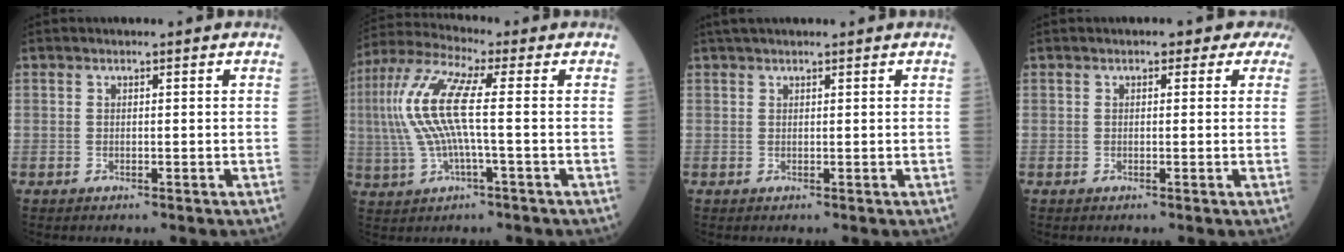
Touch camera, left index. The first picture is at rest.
{"total": 10.7, "force": [0.4, 1.5, 10.6], "torque": [-0.245, 0.025, 0.001]}
{"total": 3.2, "force": [2.7, 0.6, 1.7], "torque": [-0.026, 0.034, 0.046]}
{"total": 3.2, "force": [2.0, 1.8, 1.6], "torque": [-0.008, 0.017, 0.010]}